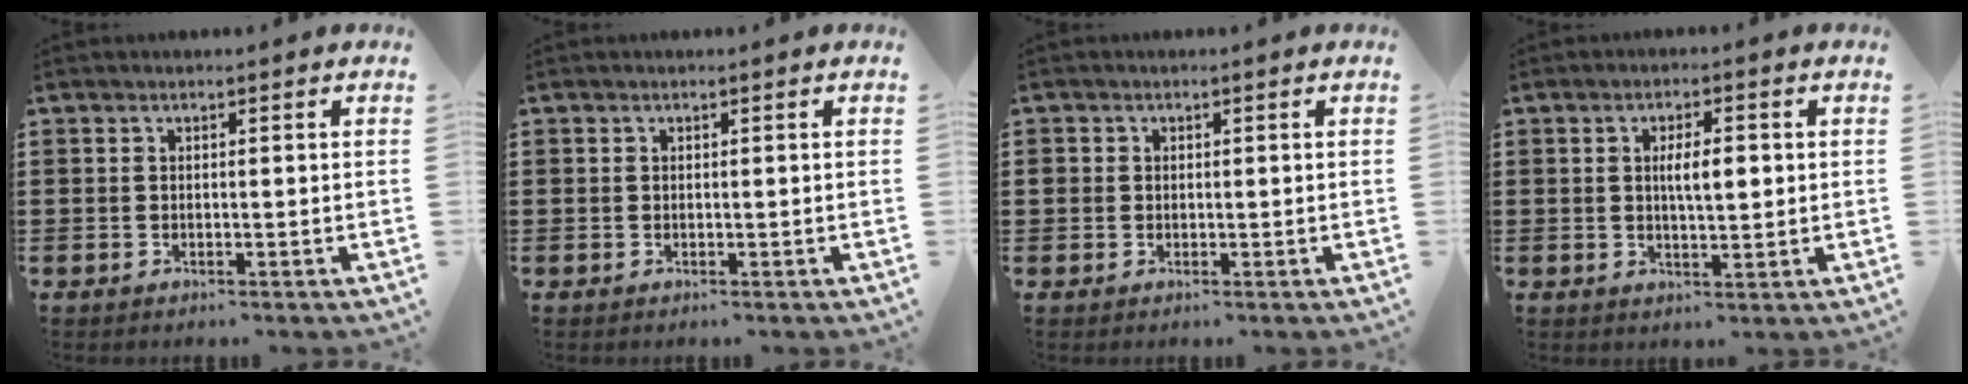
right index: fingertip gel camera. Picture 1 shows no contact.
{"total": 0.0}
{"total": 0.9, "force": [0.1, 0.9, 0.1], "torque": [-0.004, 0.005, 0.002]}
{"total": 4.2, "force": [0.5, 1.3, 3.9], "torque": [-0.067, 0.002, 0.005]}